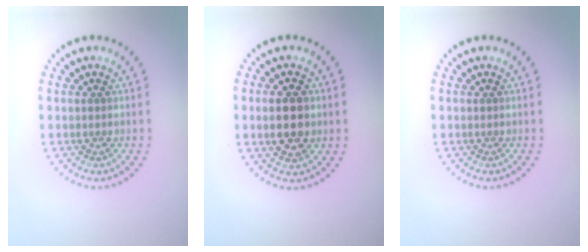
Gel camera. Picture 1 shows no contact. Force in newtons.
{"total": 4.5, "press": 4.5, "slide": 0.4}
{"total": 0.0}